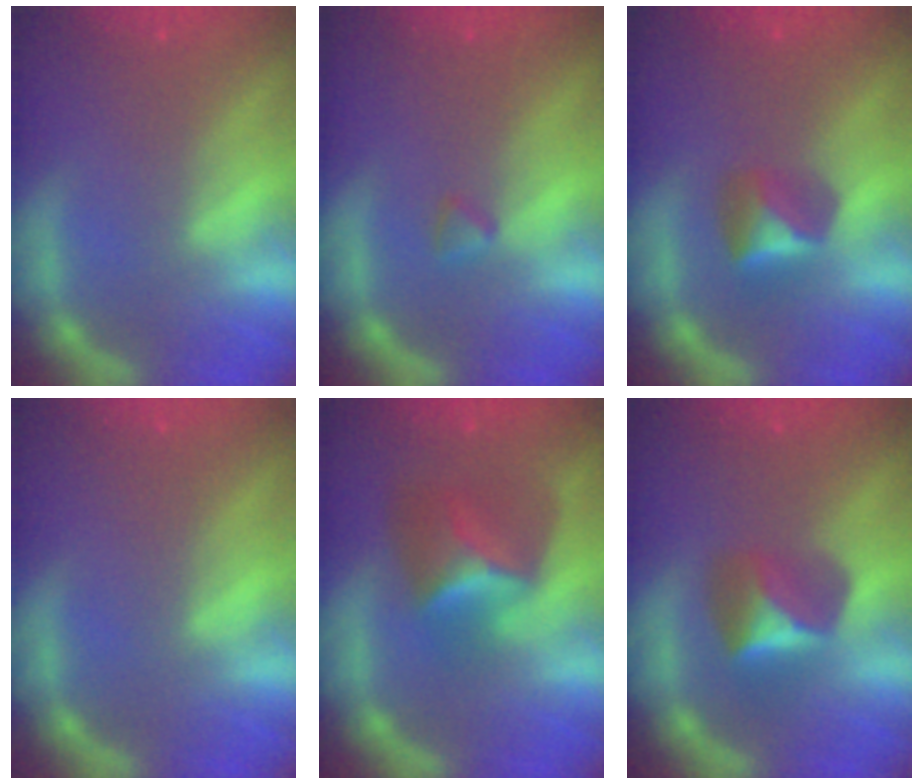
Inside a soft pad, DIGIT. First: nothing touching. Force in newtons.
{"total": 0.9}
{"total": 2.9}
{"total": 0.0}
{"total": 5.4}
{"total": 3.9}